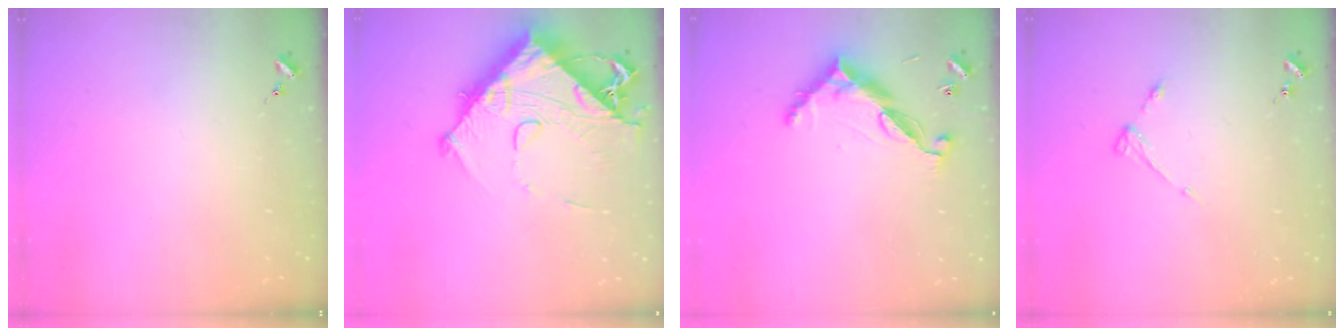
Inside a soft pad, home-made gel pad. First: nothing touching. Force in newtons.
{"total": 14.7, "press": 14.6, "slide": 1.5}
{"total": 9.9, "press": 9.9, "slide": 0.4}
{"total": 3.6, "press": 3.6, "slide": 0.5}